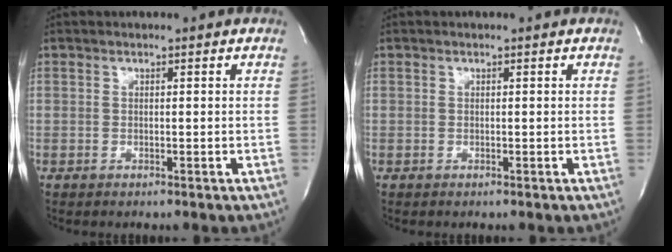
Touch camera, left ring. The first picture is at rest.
{"total": 0.0}